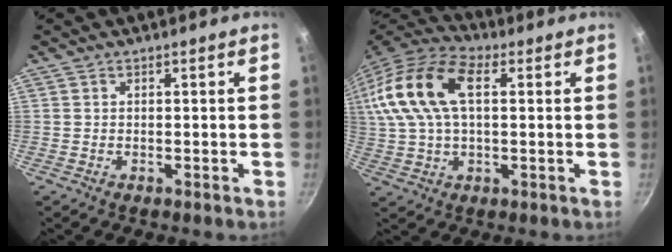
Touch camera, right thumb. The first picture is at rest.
{"total": 20.0, "force": [4.8, 11.1, 15.9], "torque": [-0.331, 0.028, 0.075]}